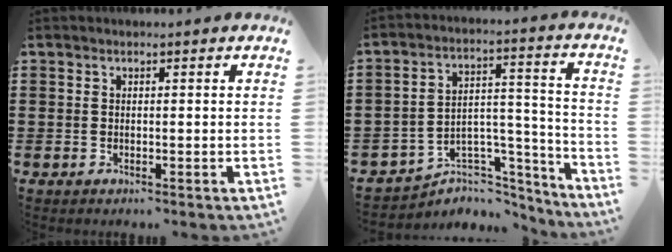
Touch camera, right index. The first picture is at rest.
{"total": 4.9, "force": [-3.7, 3.1, 0.8], "torque": [-0.024, 0.003, -0.071]}